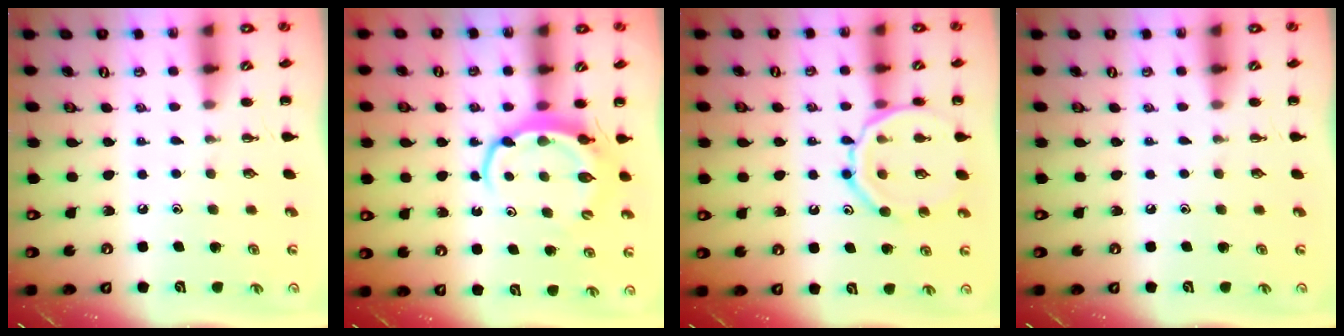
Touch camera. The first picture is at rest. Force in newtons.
{"total": 6.2, "press": 6.1, "slide": 0.8}
{"total": 14.4, "press": 14.3, "slide": 1.7}
{"total": 0.0}